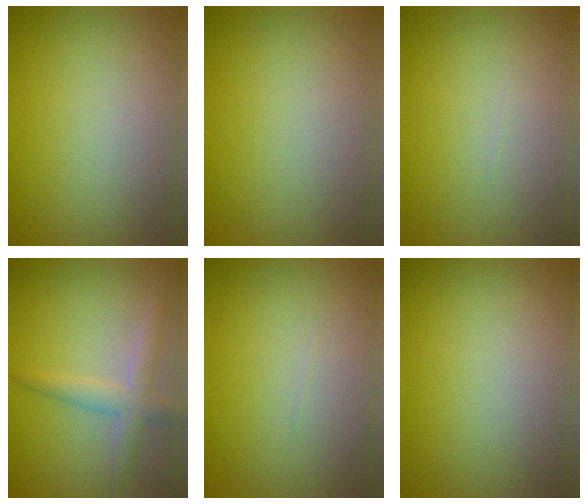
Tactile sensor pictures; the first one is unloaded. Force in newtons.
{"total": 0.0}
{"total": 0.0}
{"total": 3.1, "press": 3.1, "slide": 0.1}
{"total": 0.0}
{"total": 0.0}